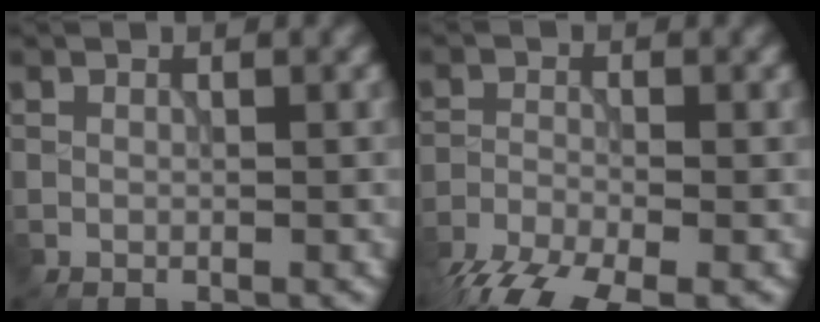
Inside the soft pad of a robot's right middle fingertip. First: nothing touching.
{"total": 7.6, "force": [-5.9, 2.1, 4.3], "torque": [-0.085, -0.037, -0.116]}